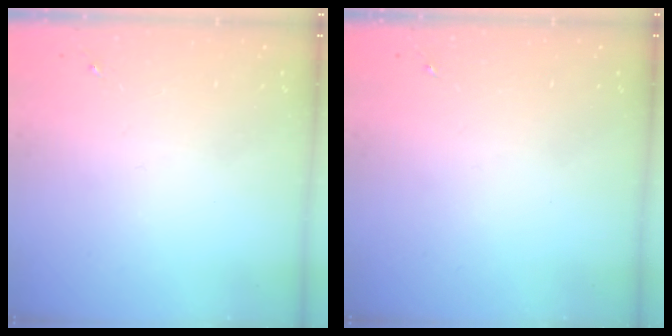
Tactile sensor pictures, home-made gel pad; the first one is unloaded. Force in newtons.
{"total": 0.0}